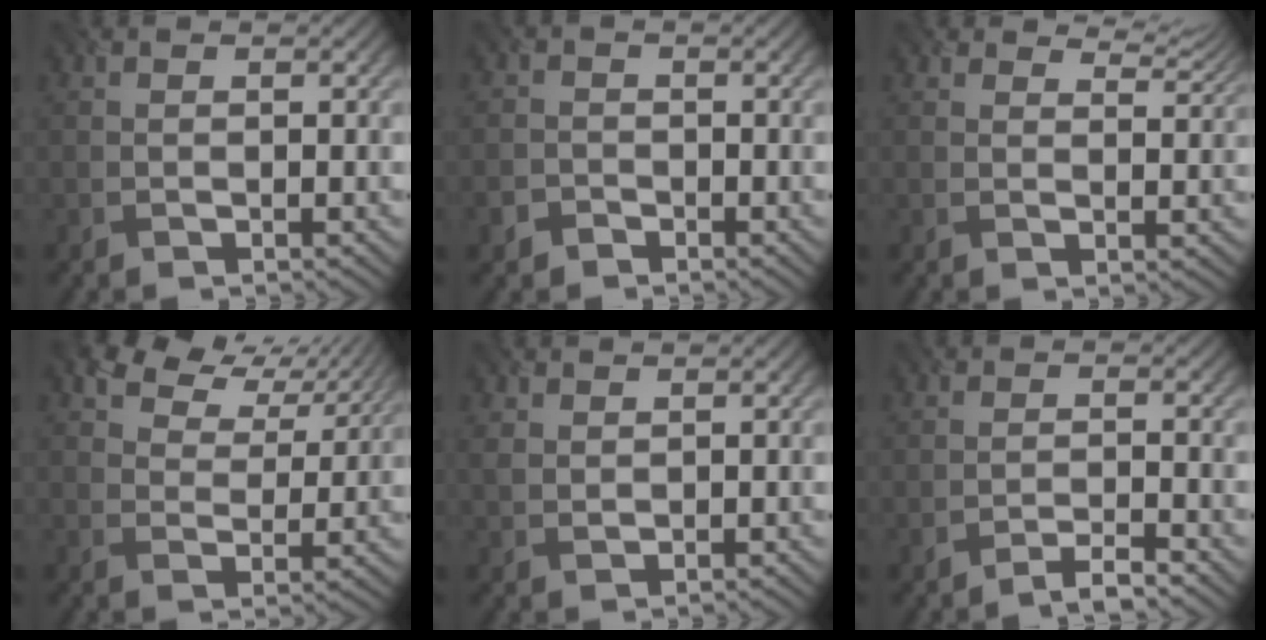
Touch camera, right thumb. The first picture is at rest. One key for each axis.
{"total": 1.9, "fx": -1.2, "fy": 1.5, "fz": 0.1, "tx": 0.002, "ty": -0.002, "tz": -0.036}
{"total": 3.9, "fx": 3.5, "fy": 1.2, "fz": 1.1, "tx": -0.025, "ty": -0.005, "tz": 0.049}
{"total": 6.8, "fx": 5.3, "fy": 3.4, "fz": 2.6, "tx": -0.053, "ty": 0.007, "tz": 0.091}
{"total": 1.8, "fx": 1.6, "fy": 0.8, "fz": 0.3, "tx": -0.020, "ty": -0.003, "tz": 0.031}
{"total": 2.0, "fx": -1.7, "fy": -0.1, "fz": 1.0, "tx": -0.018, "ty": 0.004, "tz": -0.038}